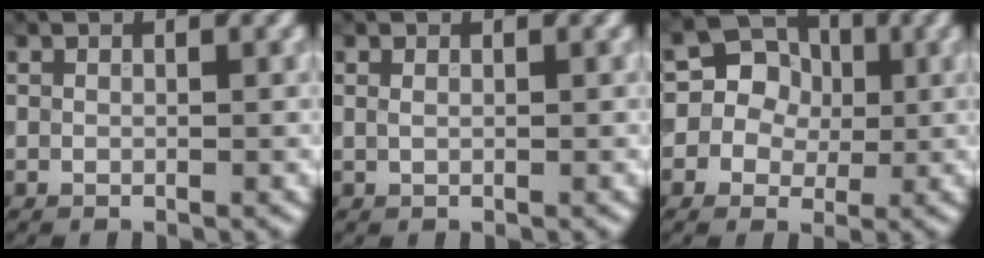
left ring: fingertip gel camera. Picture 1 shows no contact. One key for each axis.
{"total": 0.5, "fx": 0.3, "fy": -0.4, "fz": 0.2, "tx": -0.009, "ty": -0.003, "tz": 0.011}
{"total": 7.3, "fx": 1.6, "fy": 6.6, "fz": 2.6, "tx": -0.045, "ty": 0.036, "tz": 0.005}